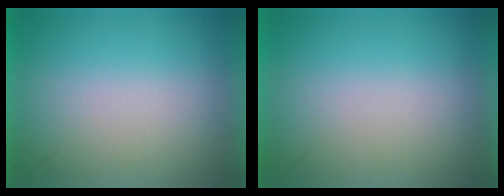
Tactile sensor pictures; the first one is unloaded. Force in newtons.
{"total": 0.0}